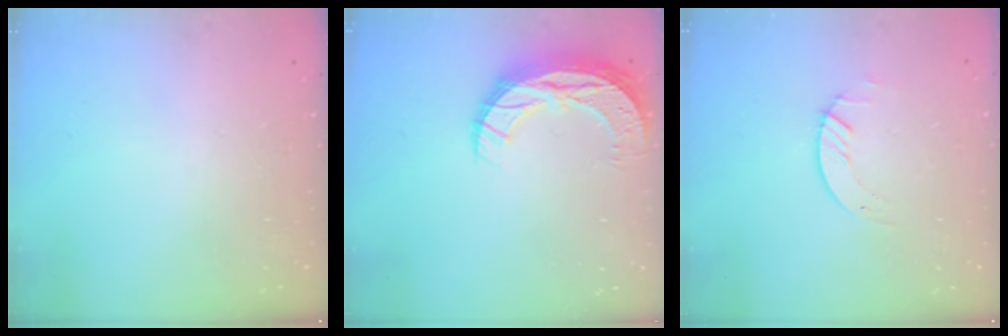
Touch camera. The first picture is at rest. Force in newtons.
{"total": 11.7, "press": 11.6, "slide": 0.8}
{"total": 1.2, "press": 1.1, "slide": 0.2}